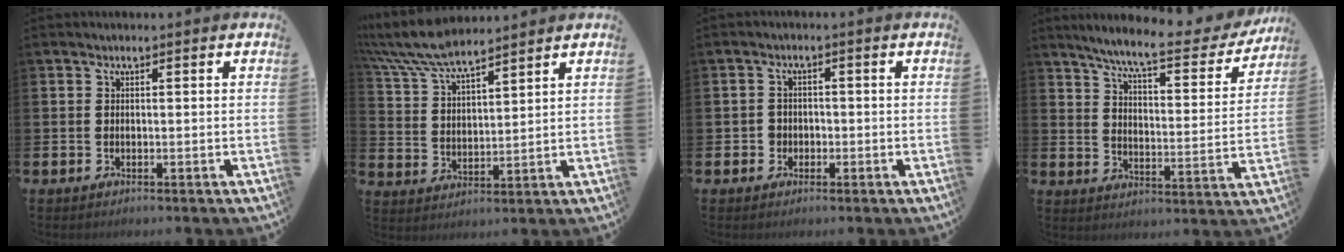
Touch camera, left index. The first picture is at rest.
{"total": 7.7, "force": [7.1, 1.3, 2.8], "torque": [-0.085, -0.029, 0.129]}
{"total": 1.9, "force": [-0.7, 1.8, 0.1], "torque": [-0.008, 0.005, -0.019]}
{"total": 7.9, "force": [6.8, 0.9, 3.9], "torque": [-0.100, -0.046, 0.109]}